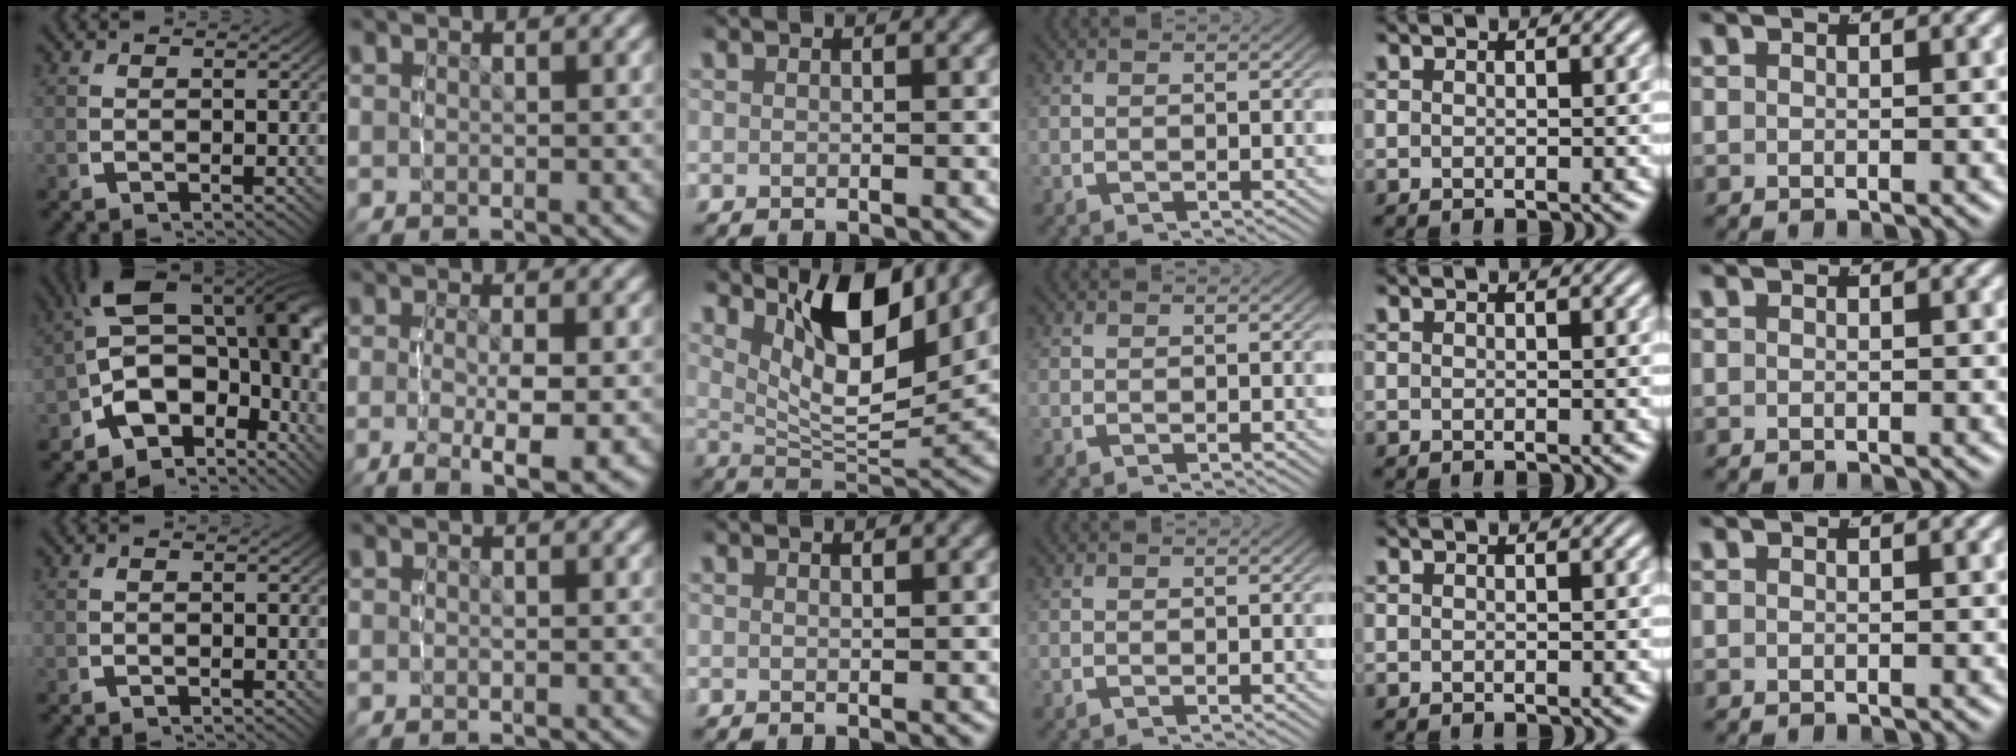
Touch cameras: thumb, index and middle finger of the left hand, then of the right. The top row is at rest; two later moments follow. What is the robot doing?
{"motion": "lift_and_place", "object": "stress ball aka squeeze ball"}